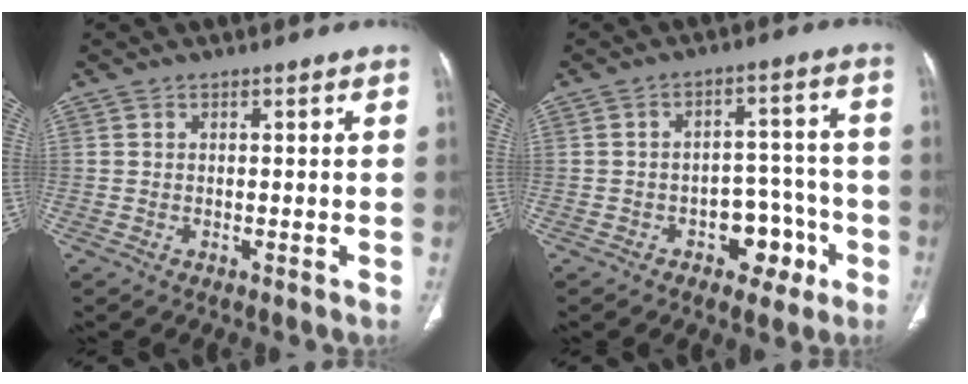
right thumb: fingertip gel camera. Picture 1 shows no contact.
{"total": 8.0, "force": [-3.8, 5.3, 4.6], "torque": [-0.027, 0.046, -0.048]}